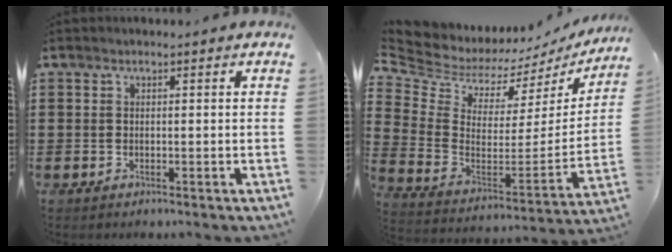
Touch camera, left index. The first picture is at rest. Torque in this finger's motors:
{"motor_torque": [2.14, 0.00, 0.29, -0.01]}